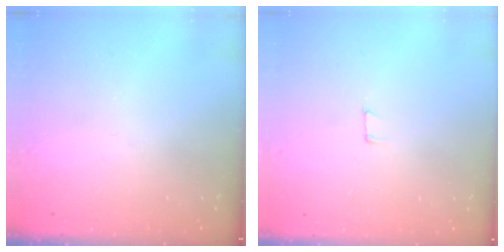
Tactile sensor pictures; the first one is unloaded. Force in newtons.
{"total": 4.3, "press": 4.3, "slide": 0.4}